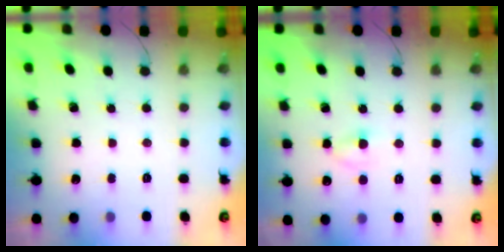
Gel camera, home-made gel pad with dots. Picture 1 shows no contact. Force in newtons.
{"total": 3.3, "press": 2.9, "slide": 1.5}